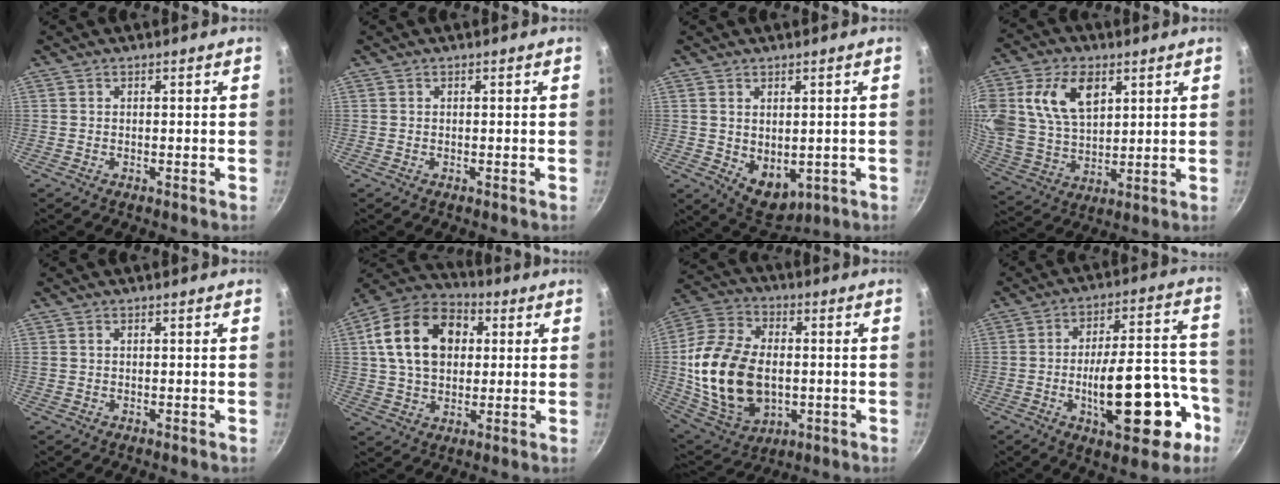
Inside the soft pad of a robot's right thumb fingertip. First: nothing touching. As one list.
[{"total": 0.0}, {"total": 7.1, "force": [0.0, 4.9, 5.1], "torque": [-0.057, -0.016, 0.019]}, {"total": 16.3, "force": [5.7, 10.6, 11.0], "torque": [-0.196, -0.012, 0.112]}, {"total": 0.7, "force": [0.3, 0.5, 0.4], "torque": [-0.006, 0.003, 0.006]}, {"total": 18.0, "force": [3.9, 12.8, 12.1], "torque": [-0.184, 0.020, 0.055]}, {"total": 22.2, "force": [-1.2, 14.9, 16.4], "torque": [-0.304, 0.010, -0.012]}, {"total": 20.9, "force": [-7.3, 8.8, 17.5], "torque": [-0.218, 0.053, -0.096]}]